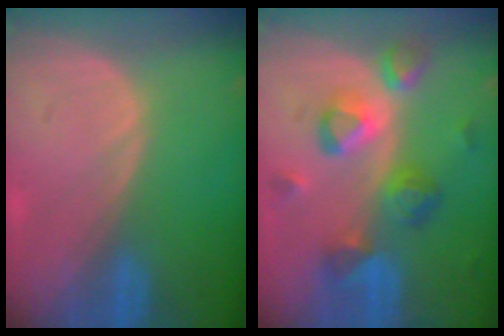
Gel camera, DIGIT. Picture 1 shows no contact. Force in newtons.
{"total": 9.3, "press": 8.2, "slide": 4.3}